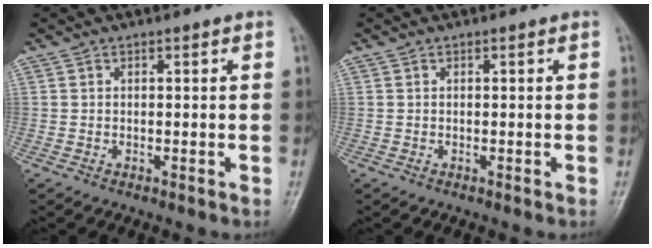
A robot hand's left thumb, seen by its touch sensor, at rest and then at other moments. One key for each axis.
{"total": 0.0}